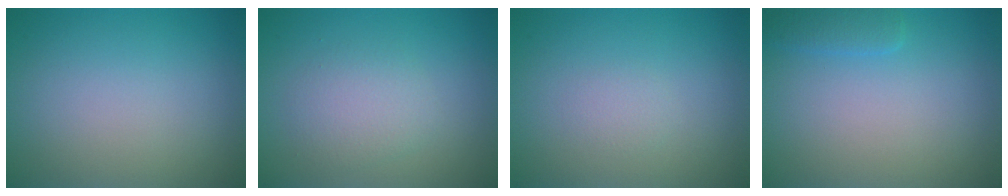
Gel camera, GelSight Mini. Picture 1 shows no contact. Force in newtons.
{"total": 2.4, "press": 2.4, "slide": 0.0}
{"total": 0.8, "press": 0.8, "slide": 0.1}
{"total": 1.4, "press": 1.4, "slide": 0.2}